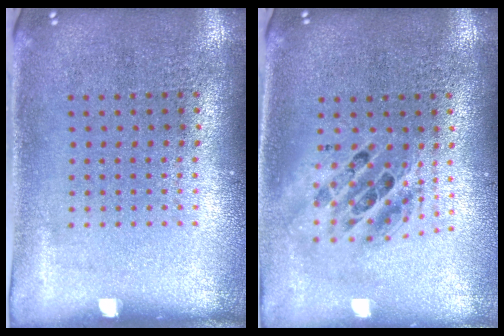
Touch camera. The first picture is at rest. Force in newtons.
{"total": 1.7, "press": 1.4, "slide": 1.0}